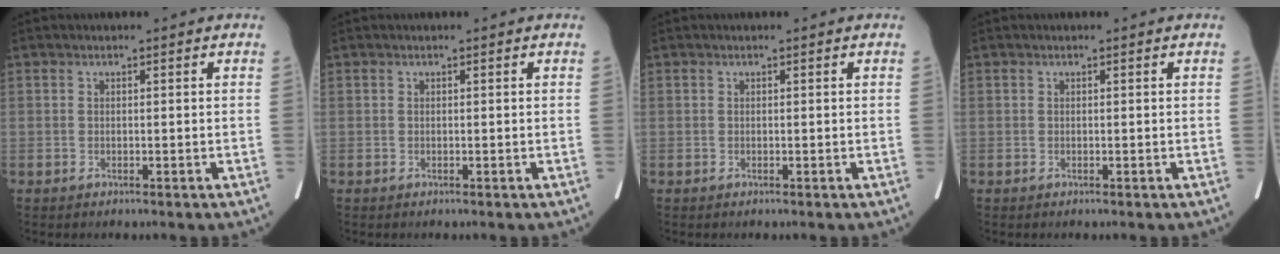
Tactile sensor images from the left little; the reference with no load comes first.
{"total": 0.0}
{"total": 0.0}
{"total": 0.0}